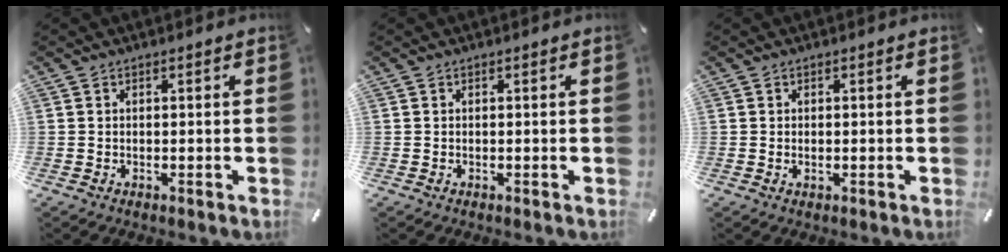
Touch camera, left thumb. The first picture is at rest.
{"total": 0.0}
{"total": 0.8, "force": [0.0, 0.4, 0.7], "torque": [-0.013, 0.002, 0.000]}